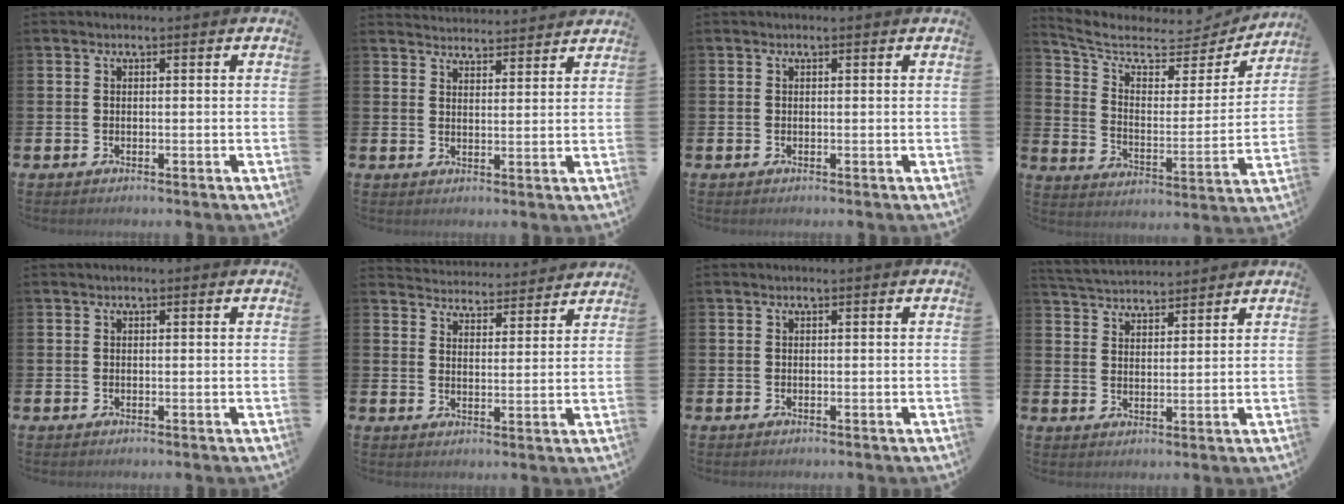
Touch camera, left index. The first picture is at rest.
{"total": 3.8, "force": [3.8, 0.3, -0.4], "torque": [0.002, -0.027, 0.068]}
{"total": 0.0}
{"total": 7.2, "force": [6.1, 2.9, 2.5], "torque": [-0.086, -0.044, 0.098]}
{"total": 0.0}
{"total": 4.5, "force": [4.4, 0.7, -0.4], "torque": [-0.005, -0.039, 0.077]}
{"total": 0.0}
{"total": 4.1, "force": [4.1, 0.6, -0.1], "torque": [-0.020, -0.021, 0.075]}